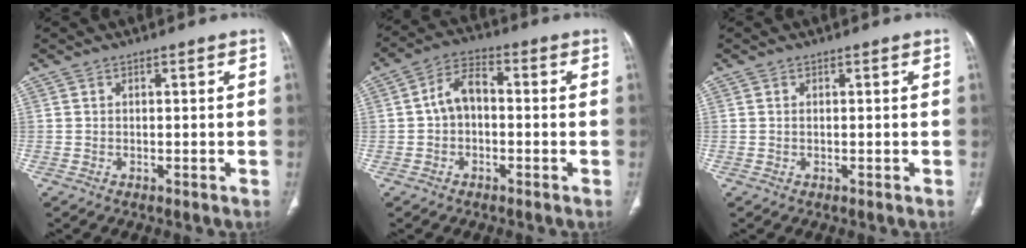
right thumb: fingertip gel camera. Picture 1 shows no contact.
{"total": 6.5, "force": [-0.4, 4.4, 4.8], "torque": [-0.076, 0.025, -0.019]}
{"total": 0.0}